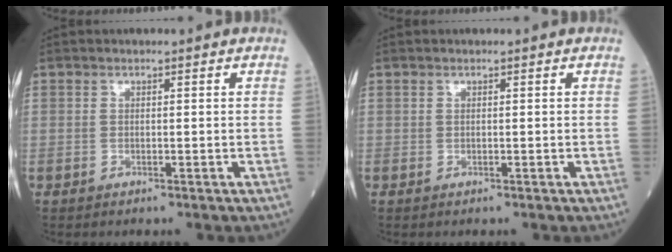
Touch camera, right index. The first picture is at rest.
{"total": 0.0}